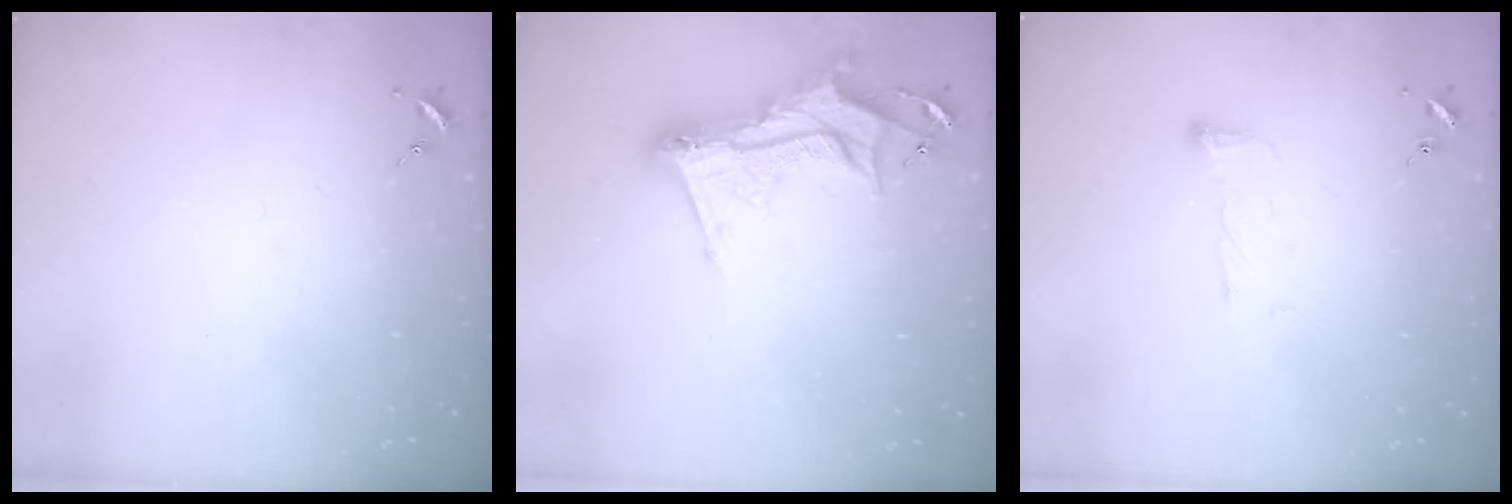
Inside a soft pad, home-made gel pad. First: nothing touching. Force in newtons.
{"total": 15.9, "press": 15.9, "slide": 1.3}
{"total": 5.1, "press": 5.1, "slide": 0.6}